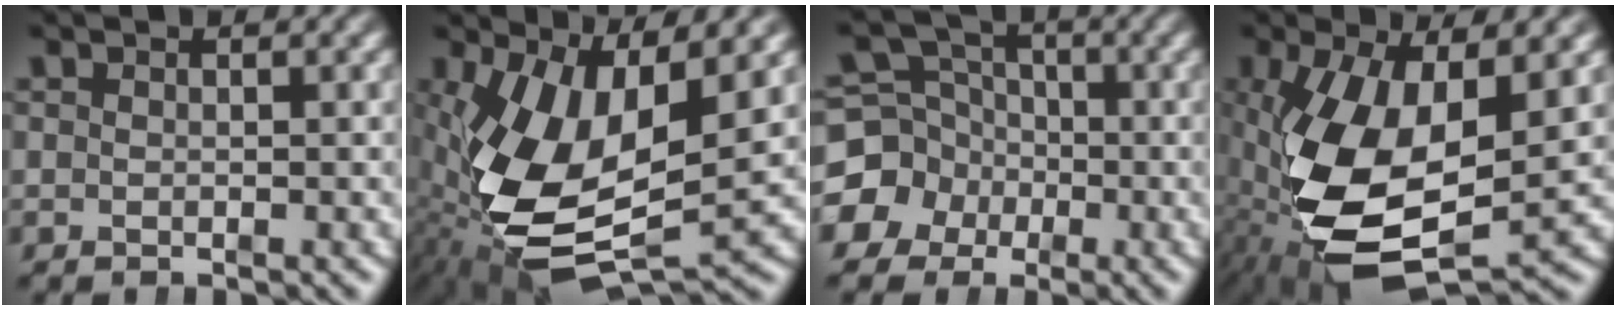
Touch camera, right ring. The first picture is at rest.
{"total": 12.4, "force": [-1.6, 6.9, 10.1], "torque": [-0.222, -0.050, 0.007]}
{"total": 10.4, "force": [-2.0, 9.5, 3.8], "torque": [-0.076, -0.041, -0.033]}
{"total": 12.8, "force": [-2.6, 6.9, 10.4], "torque": [-0.244, -0.060, -0.003]}